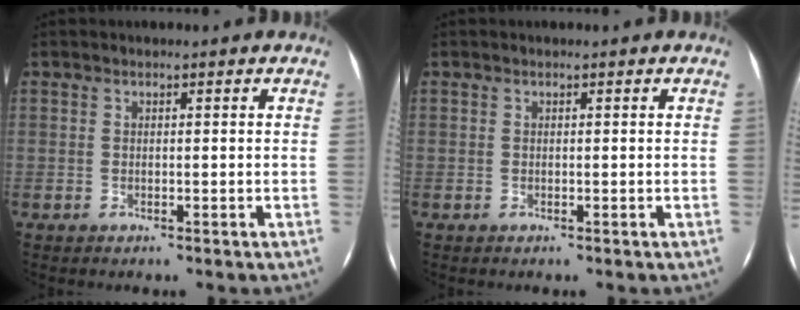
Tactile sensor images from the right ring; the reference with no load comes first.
{"total": 0.0}